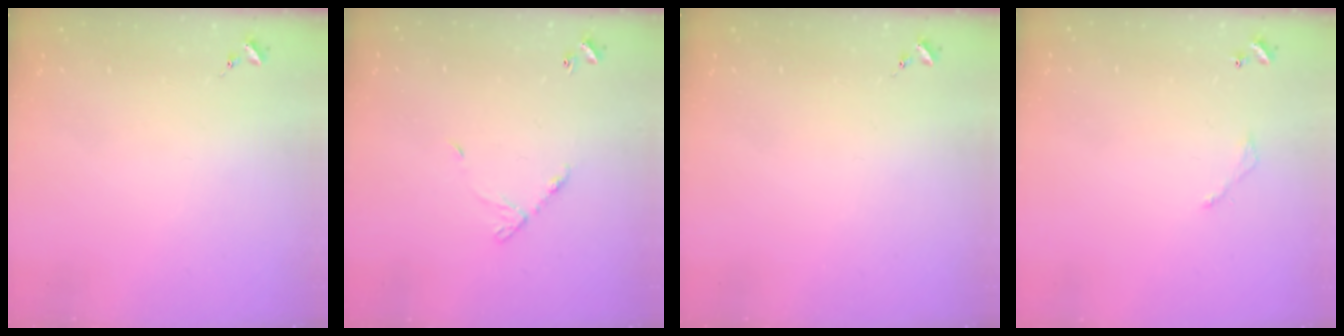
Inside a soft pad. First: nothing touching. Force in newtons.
{"total": 6.9, "press": 6.8, "slide": 0.6}
{"total": 0.0}
{"total": 3.8, "press": 3.8, "slide": 0.2}